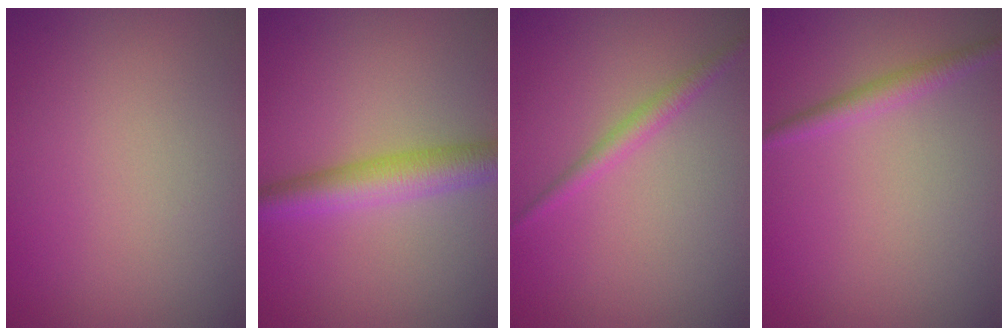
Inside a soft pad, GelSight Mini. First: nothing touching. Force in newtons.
{"total": 4.3, "press": 4.3, "slide": 0.1}
{"total": 1.6, "press": 1.6, "slide": 0.1}
{"total": 1.8, "press": 1.8, "slide": 0.0}